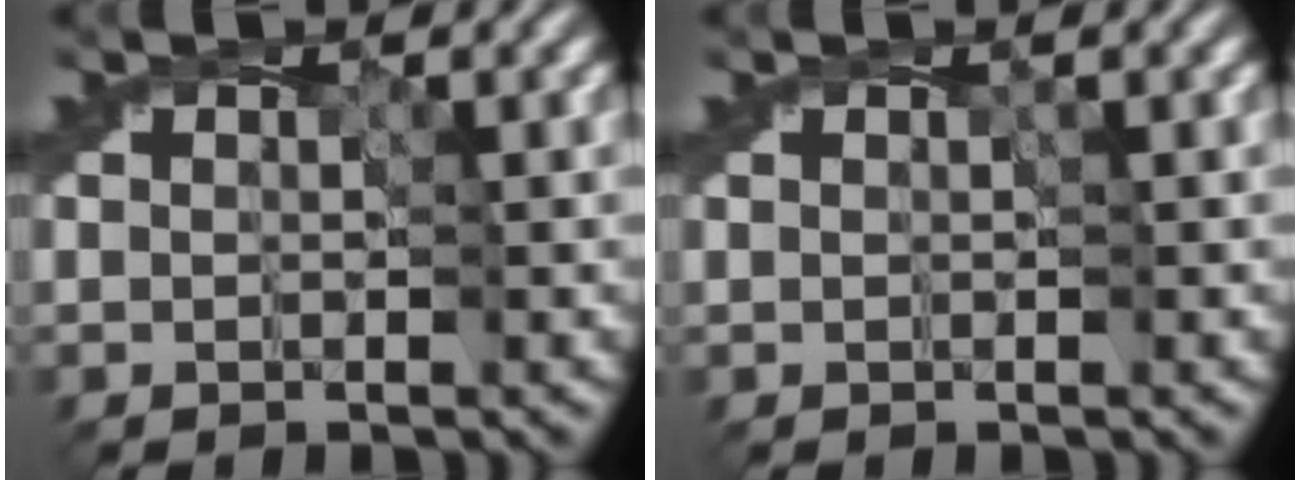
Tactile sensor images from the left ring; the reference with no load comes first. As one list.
[{"total": 0.0}]